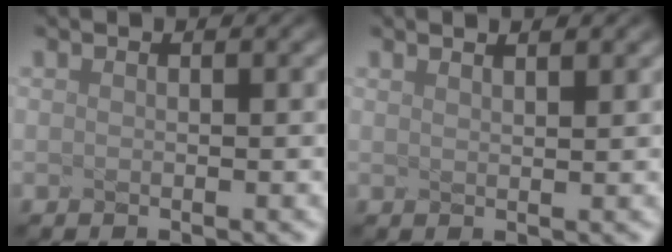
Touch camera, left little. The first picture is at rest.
{"total": 1.7, "force": [1.4, 0.4, 0.9], "torque": [-0.005, 0.023, 0.009]}